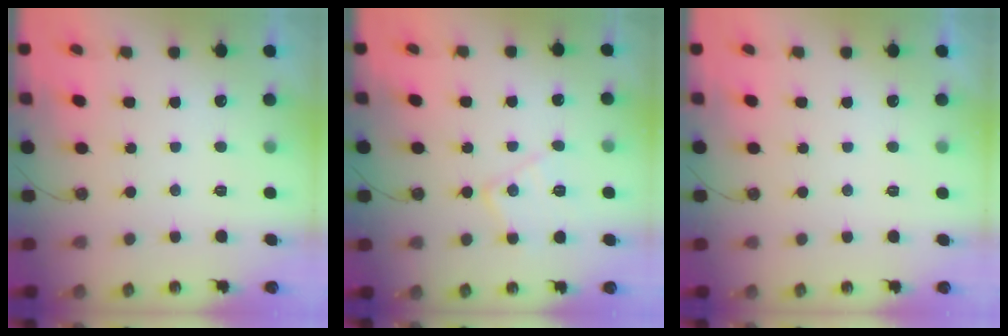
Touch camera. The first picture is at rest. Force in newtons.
{"total": 11.0, "press": 11.0, "slide": 0.5}
{"total": 2.2, "press": 2.2, "slide": 0.4}